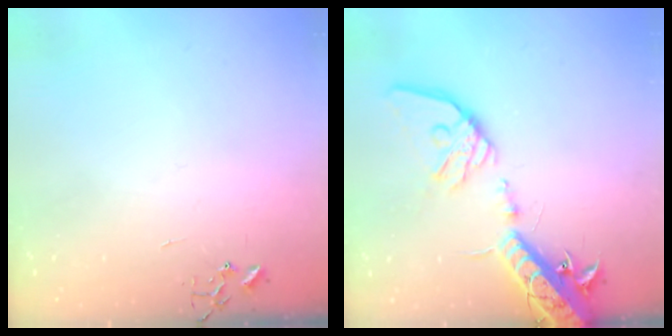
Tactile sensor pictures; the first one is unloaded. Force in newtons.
{"total": 19.7, "press": 19.2, "slide": 4.1}